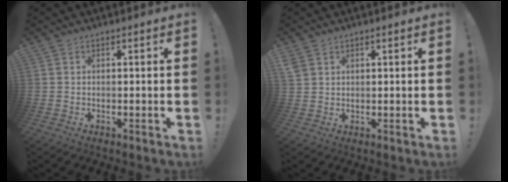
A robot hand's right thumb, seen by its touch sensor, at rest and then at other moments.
{"total": 3.3, "force": [2.1, 2.2, 1.2], "torque": [-0.022, -0.006, 0.043]}